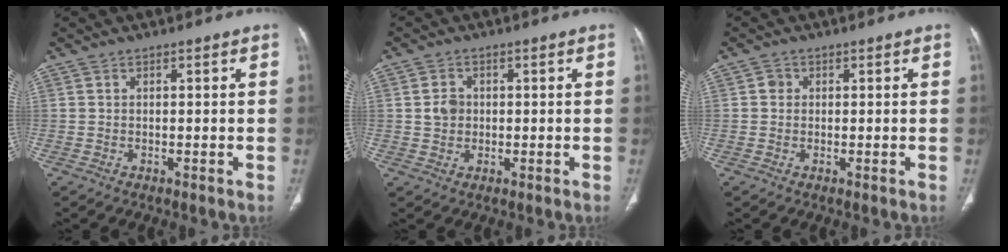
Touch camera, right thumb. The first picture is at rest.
{"total": 3.3, "force": [0.2, 2.8, 1.8], "torque": [-0.021, 0.005, 0.004]}
{"total": 1.4, "force": [0.2, 1.3, 0.4], "torque": [0.000, 0.003, 0.001]}